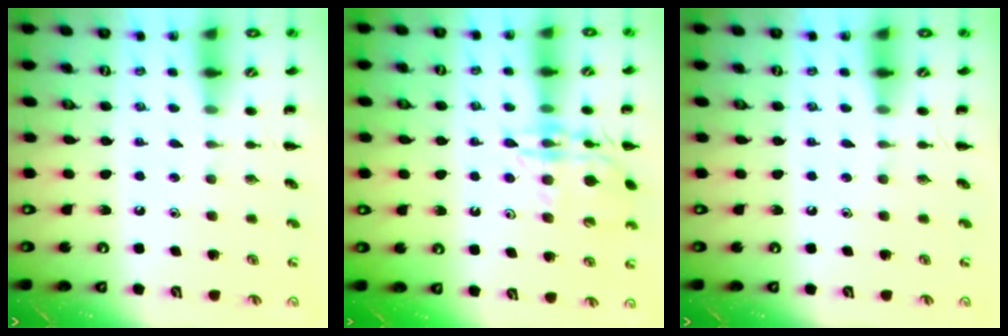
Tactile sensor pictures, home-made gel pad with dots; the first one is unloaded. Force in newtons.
{"total": 15.6, "press": 15.5, "slide": 2.2}
{"total": 0.0}